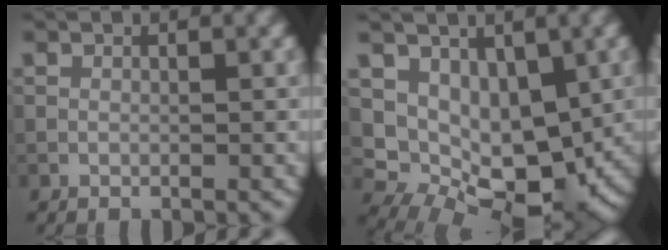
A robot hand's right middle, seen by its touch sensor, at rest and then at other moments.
{"total": 8.4, "force": [1.3, 5.6, 6.2], "torque": [-0.088, -0.017, 0.029]}